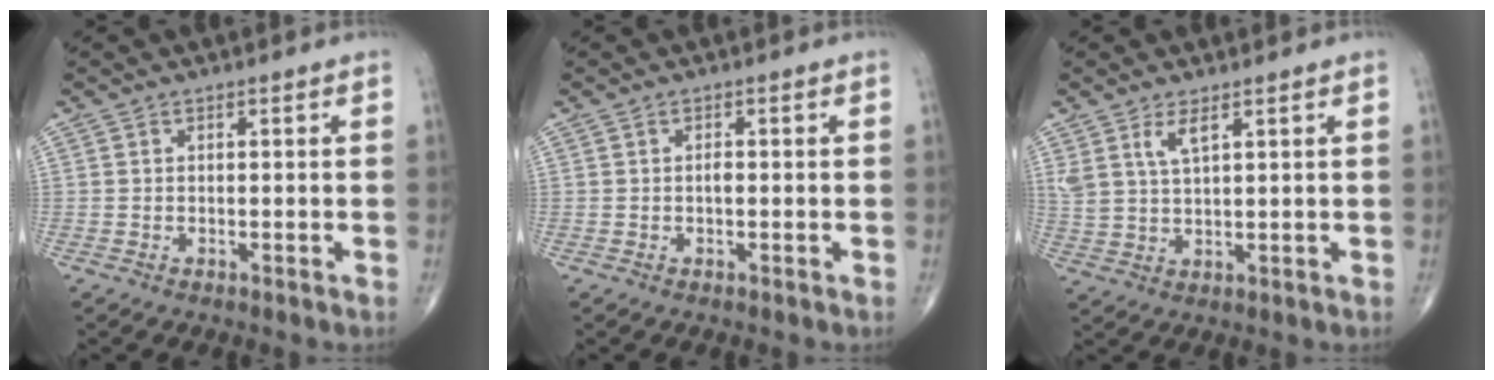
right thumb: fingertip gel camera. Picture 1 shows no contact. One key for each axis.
{"total": 0.9, "fx": -0.1, "fy": 0.4, "fz": 0.8, "tx": -0.013, "ty": 0.000, "tz": -0.003}
{"total": 4.4, "fx": 2.5, "fy": 1.4, "fz": 3.3, "tx": -0.070, "ty": -0.013, "tz": 0.057}